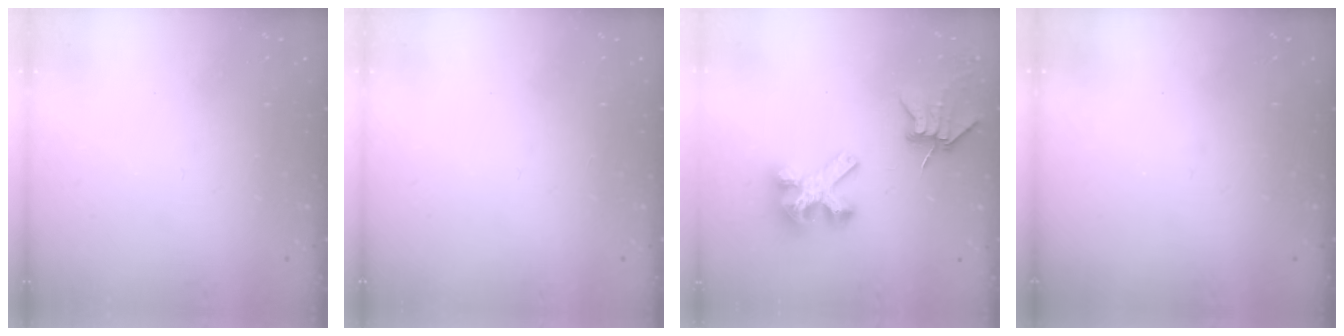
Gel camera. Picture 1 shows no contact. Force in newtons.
{"total": 0.0}
{"total": 8.1, "press": 8.1, "slide": 0.6}
{"total": 0.0}